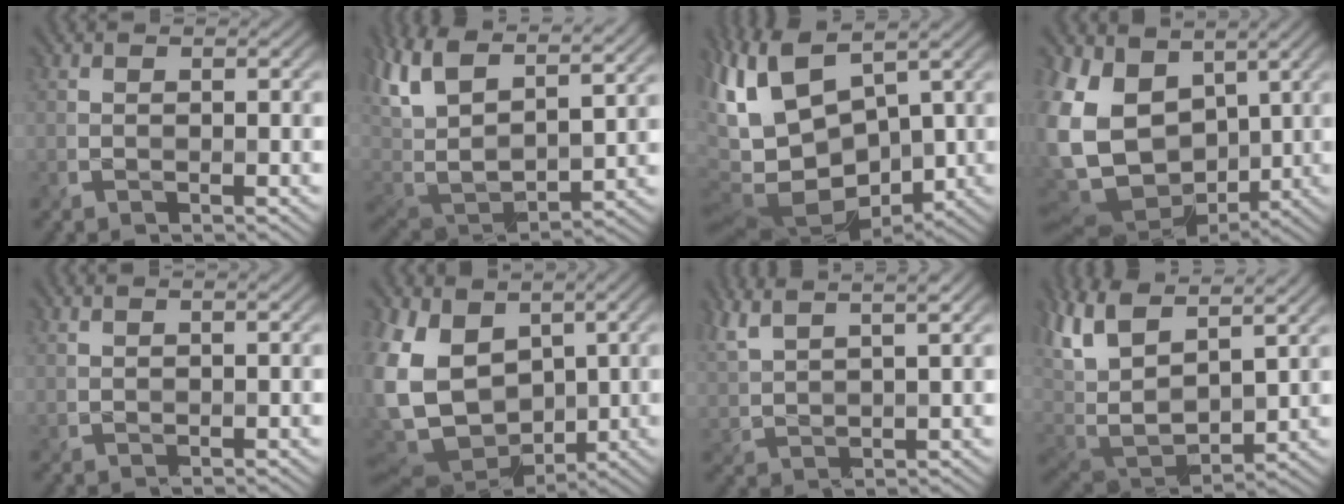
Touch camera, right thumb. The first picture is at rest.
{"total": 14.2, "force": [6.8, 6.7, 10.6], "torque": [-0.266, 0.019, 0.123]}
{"total": 14.8, "force": [1.6, 8.4, 12.0], "torque": [-0.274, -0.014, 0.058]}
{"total": 14.8, "force": [1.3, 11.3, 9.5], "torque": [-0.253, -0.022, 0.059]}
{"total": 2.0, "force": [1.8, 0.2, 0.8], "torque": [-0.013, 0.000, 0.027]}
{"total": 13.4, "force": [1.9, 10.0, 8.8], "torque": [-0.233, -0.022, 0.065]}
{"total": 8.3, "force": [6.5, 1.7, 5.0], "torque": [-0.112, 0.020, 0.112]}
{"total": 13.7, "force": [5.4, 6.9, 10.5], "torque": [-0.265, 0.005, 0.102]}